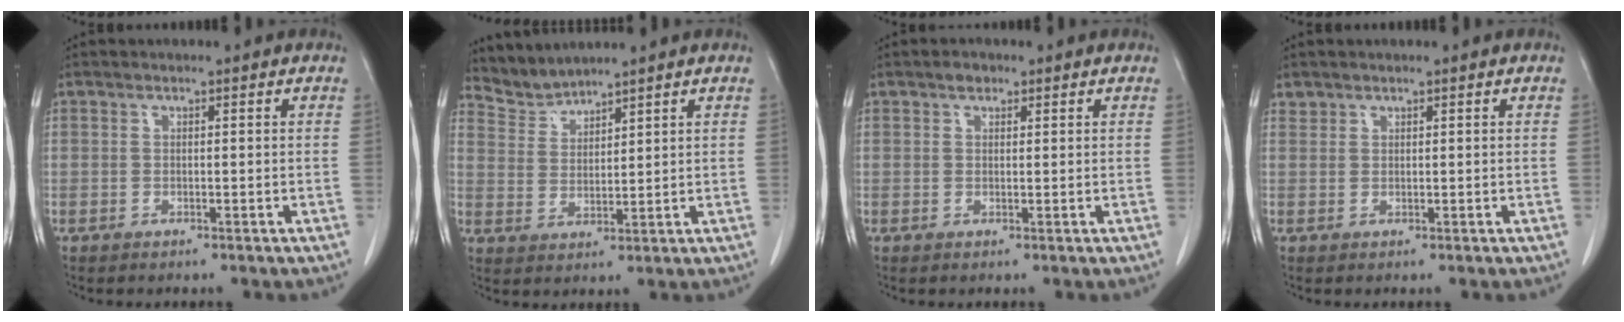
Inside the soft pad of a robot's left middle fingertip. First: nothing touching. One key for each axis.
{"total": 4.1, "fx": 4.0, "fy": -0.1, "fz": -0.9, "tx": 0.012, "ty": 0.000, "tz": 0.090}
{"total": 1.4, "fx": 0.9, "fy": 0.9, "fz": 0.5, "tx": -0.011, "ty": 0.004, "tz": 0.012}
{"total": 0.9, "fx": 0.8, "fy": 0.4, "fz": -0.1, "tx": 0.005, "ty": 0.004, "tz": 0.014}